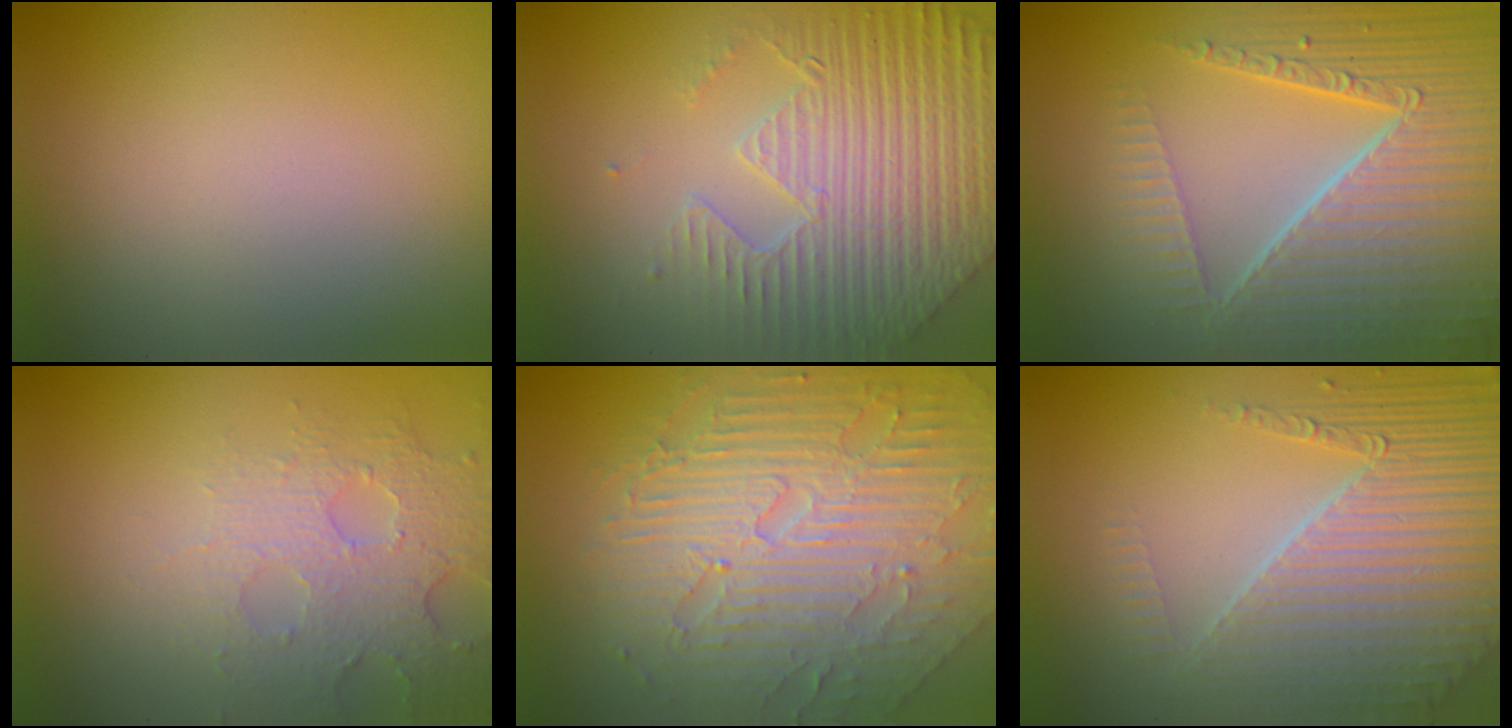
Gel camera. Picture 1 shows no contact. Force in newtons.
{"total": 7.9, "press": 5.9, "slide": 5.3}
{"total": 8.5, "press": 6.0, "slide": 6.1}
{"total": 3.7, "press": 3.4, "slide": 1.5}
{"total": 10.0, "press": 6.7, "slide": 7.5}
{"total": 6.7, "press": 5.3, "slide": 4.1}